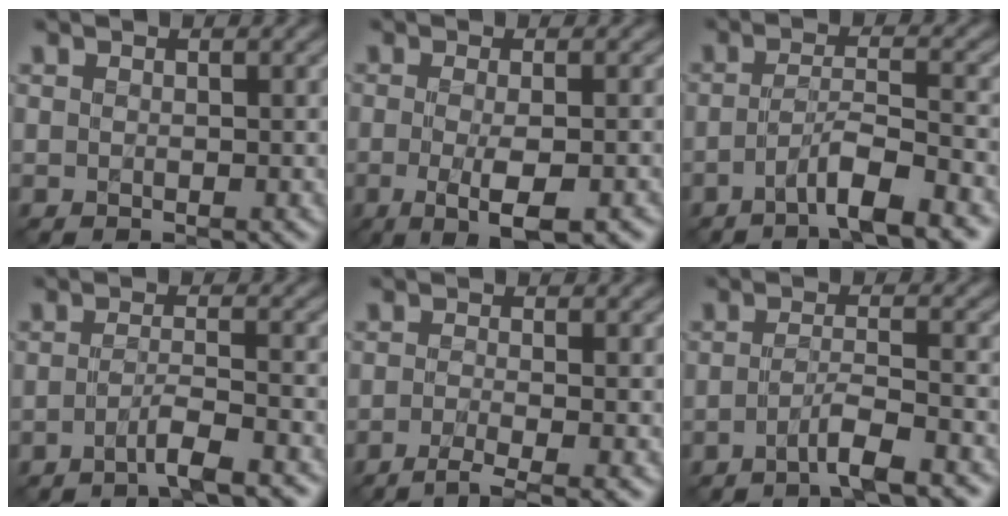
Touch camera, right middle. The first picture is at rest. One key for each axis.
{"total": 4.6, "fx": -1.4, "fy": 1.1, "fz": 4.3, "tx": -0.073, "ty": -0.009, "tz": -0.023}
{"total": 4.9, "fx": -2.8, "fy": 0.6, "fz": 4.0, "tx": -0.064, "ty": 0.006, "tz": -0.053}
{"total": 3.3, "fx": -2.1, "fy": 0.4, "fz": 2.5, "tx": -0.038, "ty": 0.005, "tz": -0.045}
{"total": 3.5, "fx": -2.0, "fy": 0.6, "fz": 2.7, "tx": -0.042, "ty": -0.008, "tz": -0.045}
{"total": 3.5, "fx": -2.2, "fy": 0.4, "fz": 2.8, "tx": -0.044, "ty": 0.005, "tz": -0.047}